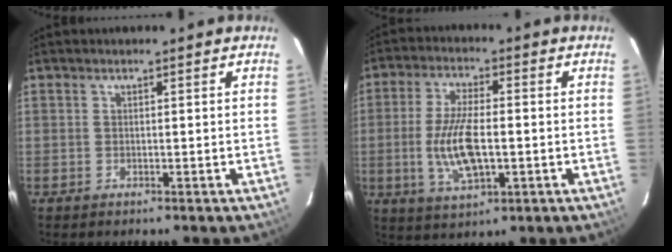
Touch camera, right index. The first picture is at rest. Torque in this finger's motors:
{"motor_torque": [1.17, -0.16, 0.30, 0.10]}